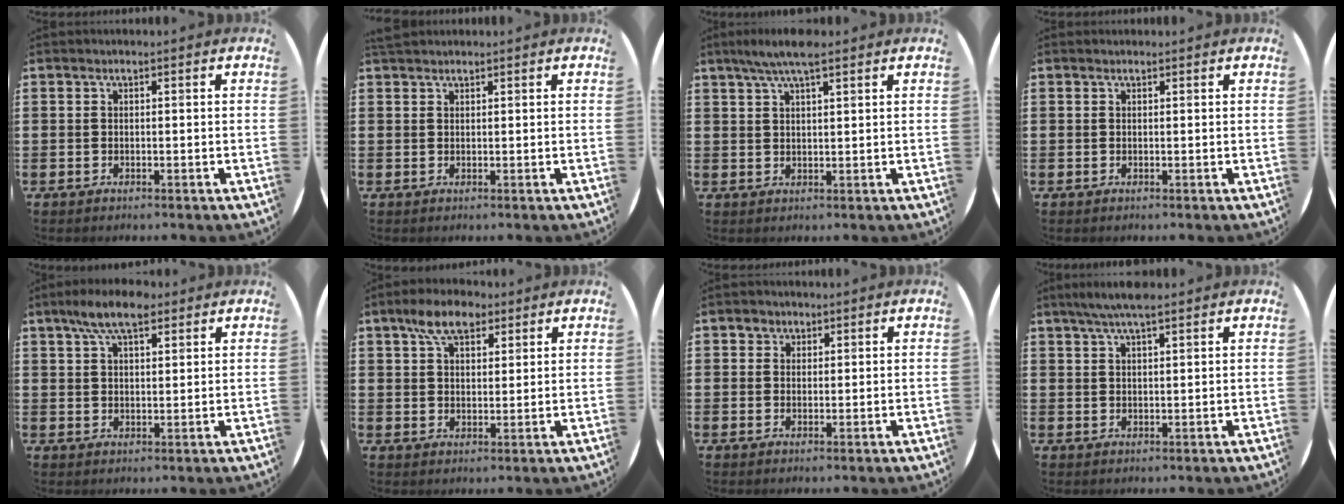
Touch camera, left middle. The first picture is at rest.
{"total": 0.9, "force": [0.9, 0.2, 0.0], "torque": [-0.002, 0.002, 0.018]}
{"total": 5.0, "force": [3.8, 0.7, 3.1], "torque": [-0.066, 0.003, 0.068]}
{"total": 0.0}
{"total": 6.5, "force": [4.7, 2.2, 3.9], "torque": [-0.078, 0.002, 0.082]}
{"total": 6.5, "force": [4.5, 3.4, 3.2], "torque": [-0.060, 0.003, 0.080]}
{"total": 1.6, "force": [1.2, 1.1, 0.0], "torque": [0.014, -0.002, 0.020]}
{"total": 3.9, "force": [3.2, 0.5, 2.2], "torque": [-0.049, 0.001, 0.056]}